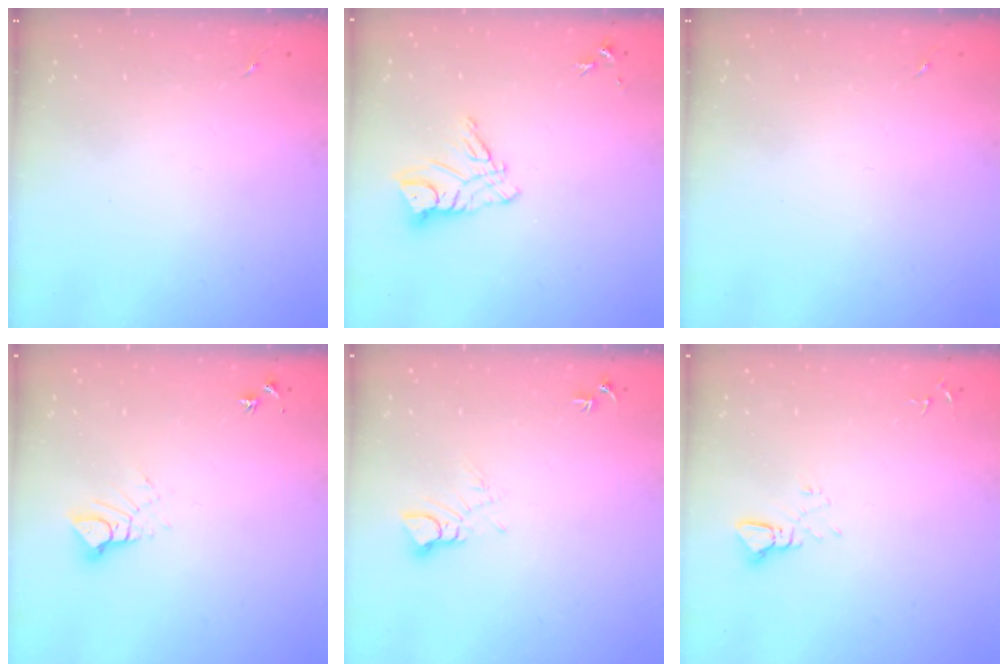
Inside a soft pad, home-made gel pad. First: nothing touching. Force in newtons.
{"total": 9.9, "press": 9.8, "slide": 1.1}
{"total": 0.0}
{"total": 6.3, "press": 6.3, "slide": 0.5}
{"total": 5.6, "press": 5.6, "slide": 0.5}
{"total": 2.7, "press": 2.7, "slide": 0.1}